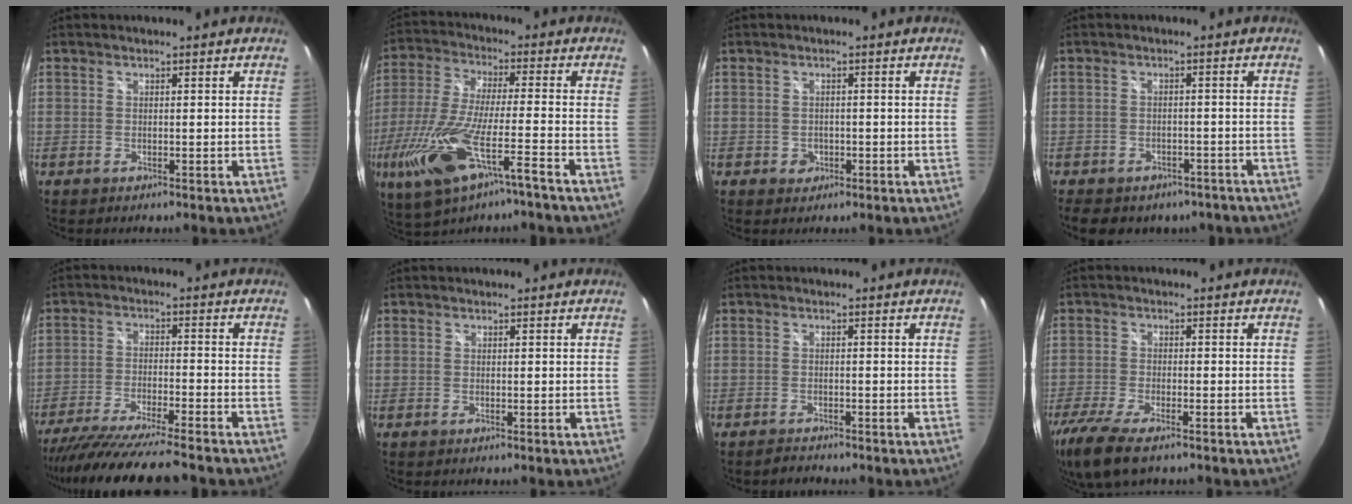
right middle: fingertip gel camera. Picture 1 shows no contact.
{"total": 18.6, "force": [-10.0, 3.6, 15.3], "torque": [-0.322, -0.052, -0.183]}
{"total": 2.1, "force": [-0.7, 1.9, 0.5], "torque": [-0.010, 0.000, -0.010]}
{"total": 12.3, "force": [-9.1, 6.6, 5.1], "torque": [-0.111, -0.007, -0.113]}
{"total": 16.6, "force": [-14.7, 0.3, 7.7], "torque": [-0.154, -0.036, -0.240]}
{"total": 0.0}
{"total": 1.7, "force": [-1.7, 0.5, 0.1], "torque": [-0.008, -0.001, -0.029]}
{"total": 11.5, "force": [-8.2, 3.4, 7.3], "torque": [-0.177, -0.048, -0.154]}